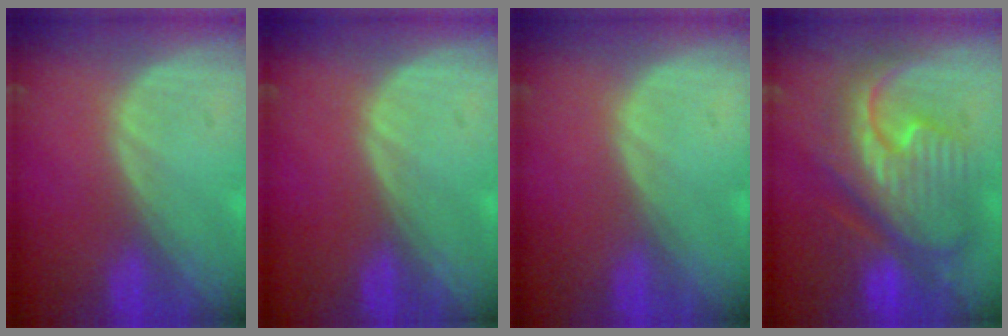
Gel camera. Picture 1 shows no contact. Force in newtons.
{"total": 0.0}
{"total": 0.0}
{"total": 12.1, "press": 12.0, "slide": 1.4}